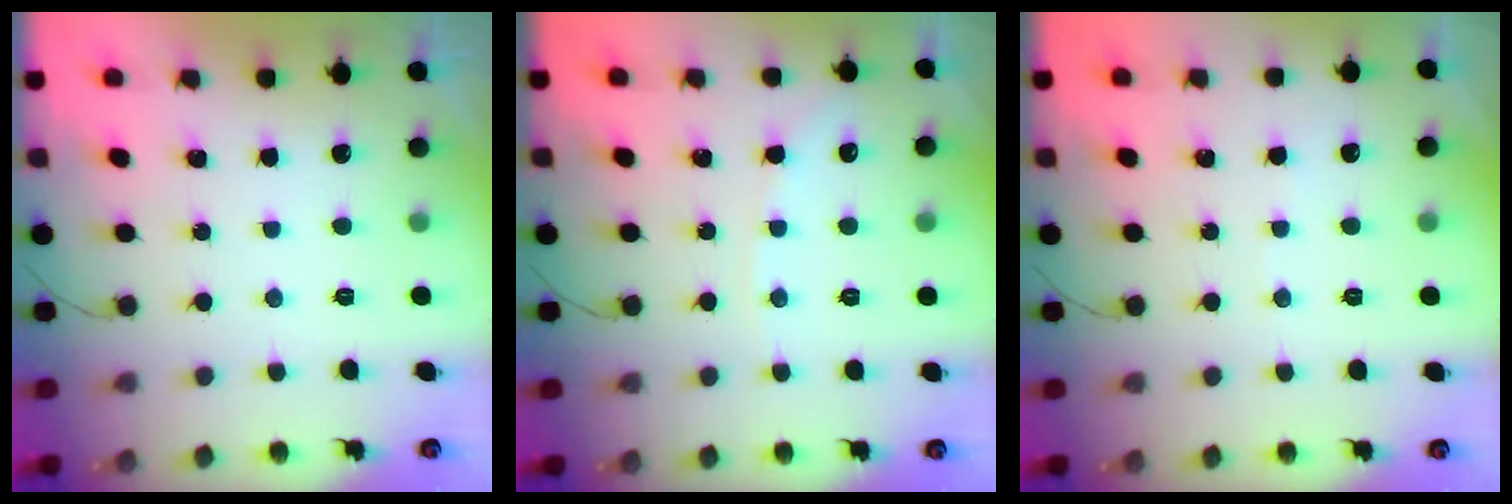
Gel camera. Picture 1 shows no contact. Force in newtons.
{"total": 5.2, "press": 5.2, "slide": 0.7}
{"total": 1.8, "press": 1.7, "slide": 0.2}